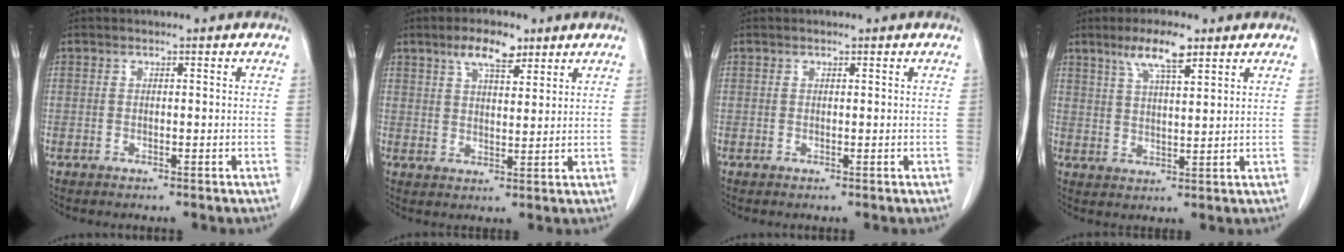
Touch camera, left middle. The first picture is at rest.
{"total": 5.8, "force": [3.9, 2.0, 3.9], "torque": [-0.072, 0.008, 0.067]}
{"total": 0.0}
{"total": 6.7, "force": [4.4, 1.1, 4.9], "torque": [-0.094, 0.005, 0.079]}